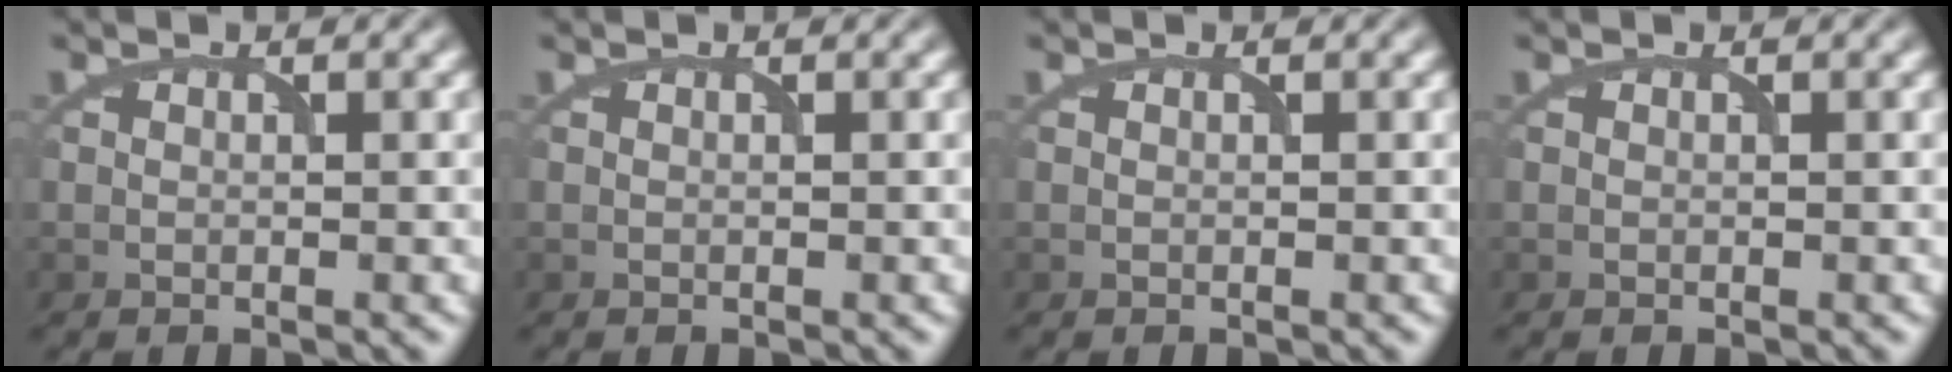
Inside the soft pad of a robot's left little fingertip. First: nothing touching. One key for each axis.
{"total": 0.0}
{"total": 0.0}
{"total": 0.0}